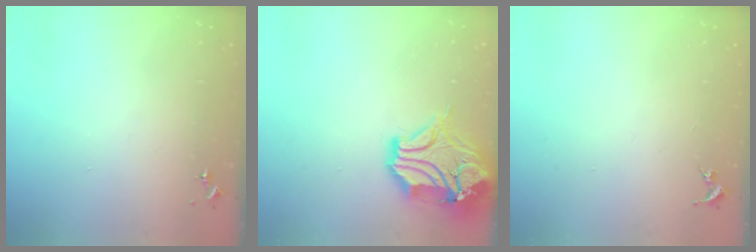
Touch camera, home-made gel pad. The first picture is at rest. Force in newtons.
{"total": 16.8, "press": 16.6, "slide": 2.4}
{"total": 0.0}